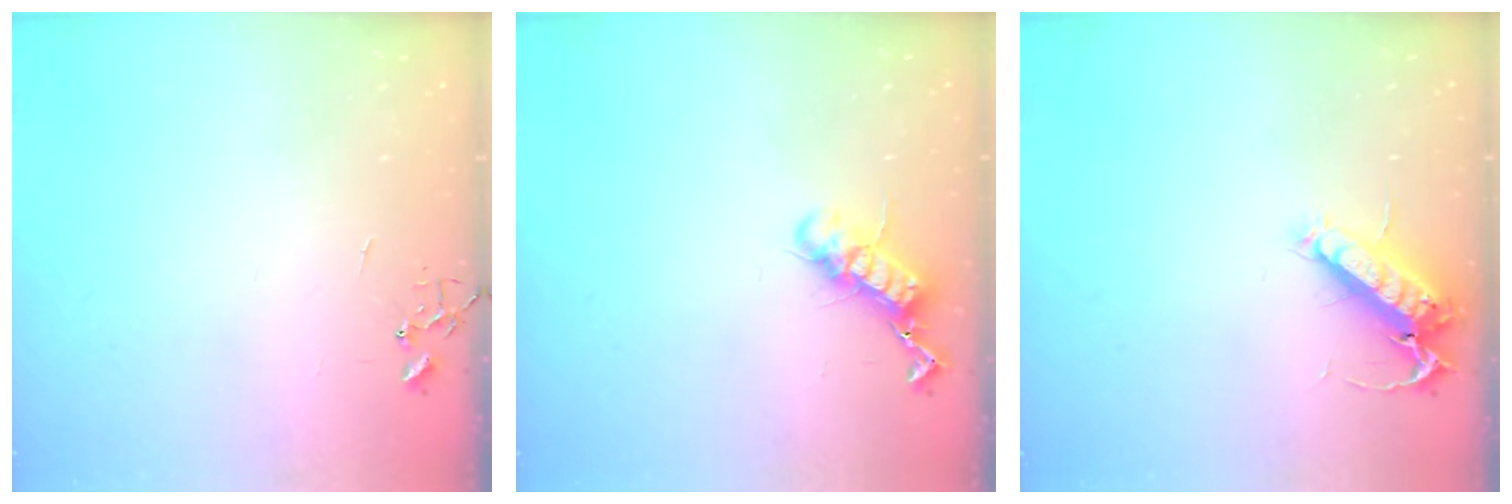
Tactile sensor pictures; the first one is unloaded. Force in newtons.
{"total": 12.0, "press": 11.9, "slide": 0.7}
{"total": 13.1, "press": 13.0, "slide": 2.0}